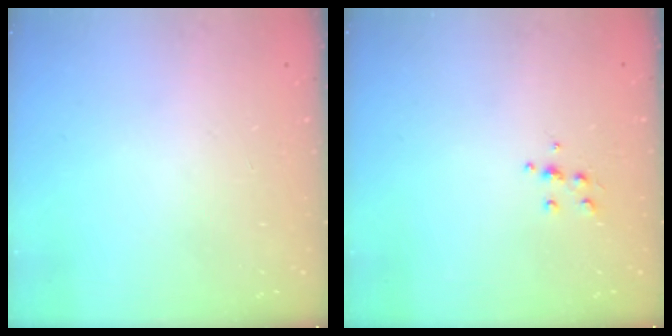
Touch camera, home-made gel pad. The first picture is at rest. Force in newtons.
{"total": 5.5, "press": 5.4, "slide": 0.9}